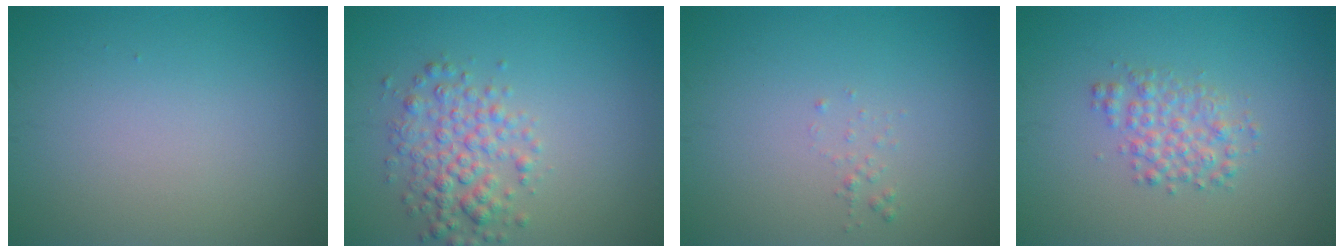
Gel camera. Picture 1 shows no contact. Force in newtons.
{"total": 3.5, "press": 3.5, "slide": 0.1}
{"total": 0.6, "press": 0.6, "slide": 0.1}
{"total": 2.6, "press": 2.6, "slide": 0.0}